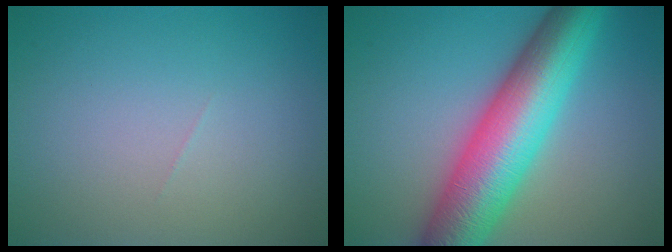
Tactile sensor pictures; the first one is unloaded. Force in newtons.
{"total": 11.3, "press": 11.3, "slide": 0.2}